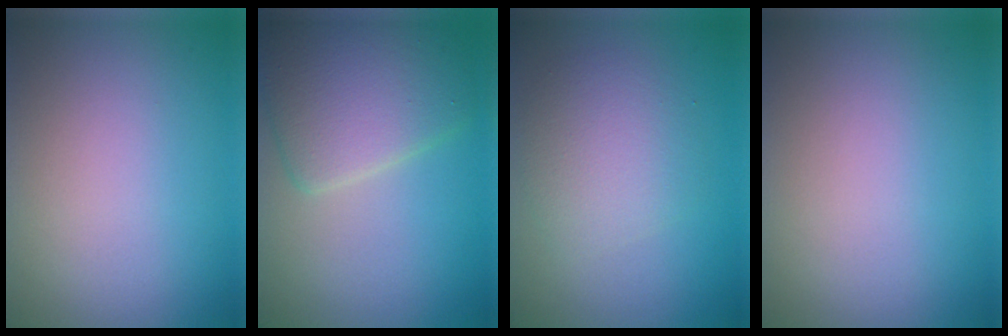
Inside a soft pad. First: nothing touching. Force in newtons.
{"total": 6.2, "press": 6.2, "slide": 0.2}
{"total": 3.6, "press": 3.6, "slide": 0.0}
{"total": 0.0}